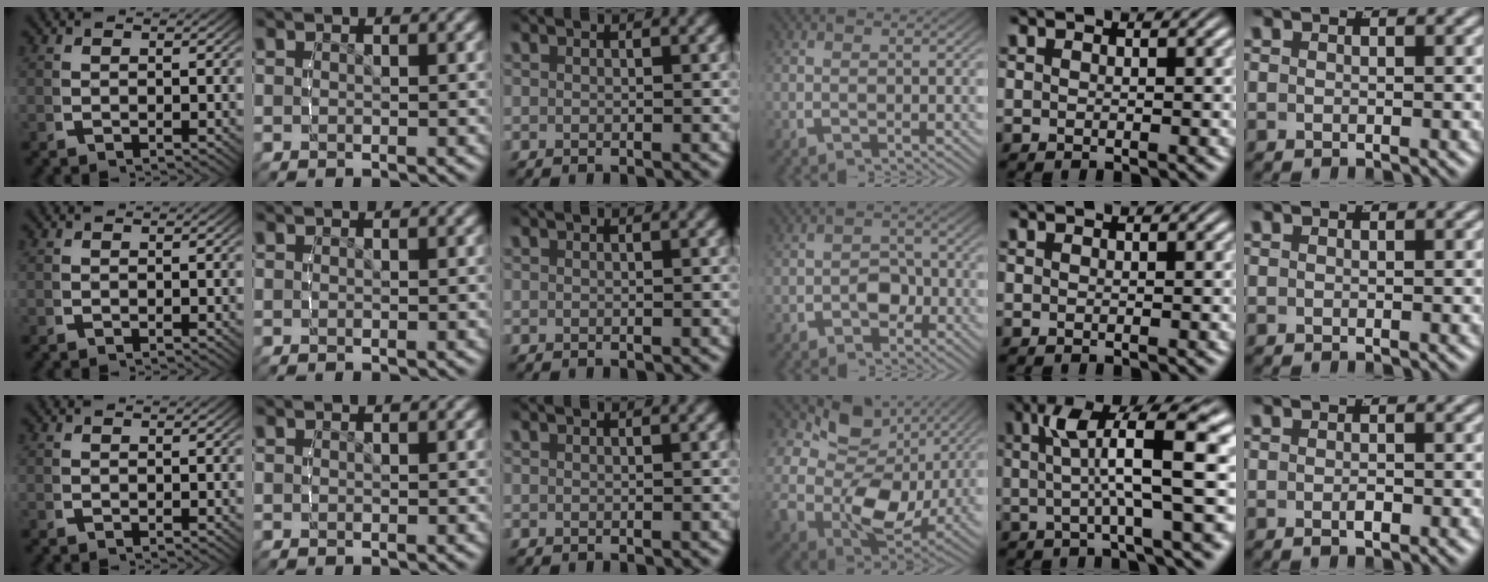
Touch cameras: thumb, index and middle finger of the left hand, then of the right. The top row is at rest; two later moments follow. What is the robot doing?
{"motion": "lift_and_place", "object": "stress ball aka squeeze ball"}